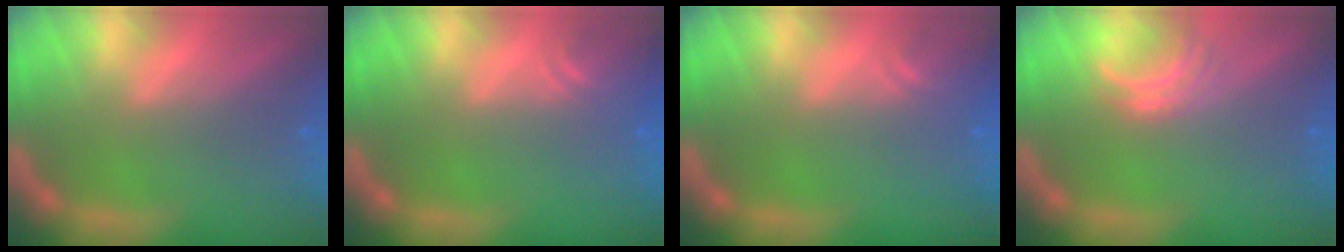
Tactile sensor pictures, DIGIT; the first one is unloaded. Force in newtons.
{"total": 2.4}
{"total": 1.9}
{"total": 2.5}